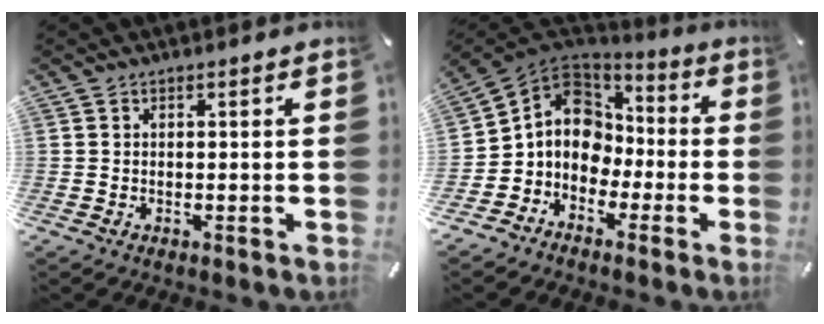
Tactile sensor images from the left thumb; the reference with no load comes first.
{"total": 10.6, "force": [-0.8, 9.9, 3.7], "torque": [-0.079, 0.005, -0.010]}